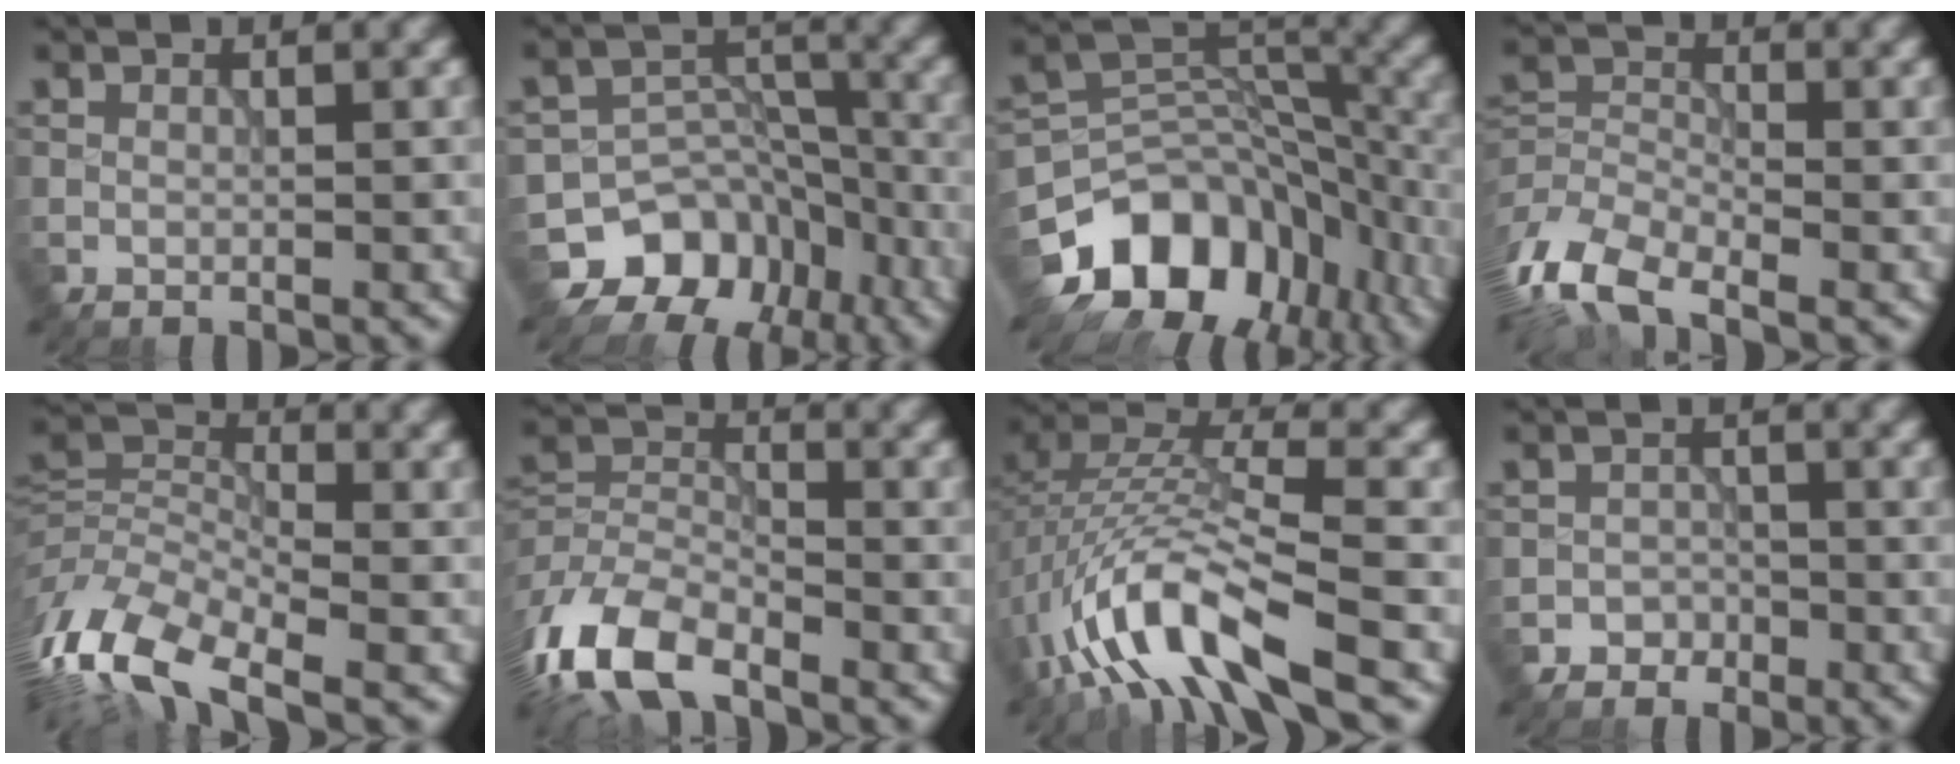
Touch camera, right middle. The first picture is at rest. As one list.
[{"total": 10.2, "force": [-6.9, 7.1, 2.2], "torque": [-0.029, 0.008, -0.106]}, {"total": 12.7, "force": [-6.8, 8.4, 6.6], "torque": [-0.112, 0.004, -0.121]}, {"total": 7.2, "force": [-4.4, 3.5, 4.5], "torque": [-0.094, -0.006, -0.098]}, {"total": 10.8, "force": [-5.5, 4.8, 8.0], "torque": [-0.165, -0.002, -0.123]}, {"total": 8.6, "force": [-5.4, 4.2, 5.2], "torque": [-0.109, -0.006, -0.119]}, {"total": 10.3, "force": [-5.0, 3.3, 8.3], "torque": [-0.163, 0.013, -0.101]}, {"total": 1.9, "force": [-1.5, 1.3, -0.3], "torque": [0.016, 0.009, -0.026]}]